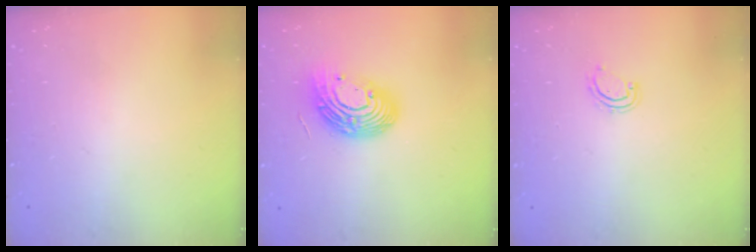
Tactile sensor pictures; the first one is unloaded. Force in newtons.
{"total": 14.7, "press": 14.7, "slide": 1.0}
{"total": 4.7, "press": 4.4, "slide": 1.6}